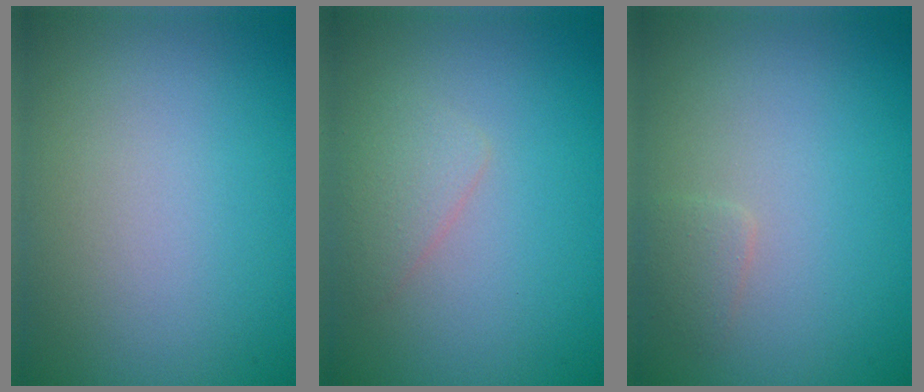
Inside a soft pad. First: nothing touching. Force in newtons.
{"total": 1.7, "press": 1.7, "slide": 0.1}
{"total": 1.0, "press": 1.0, "slide": 0.0}